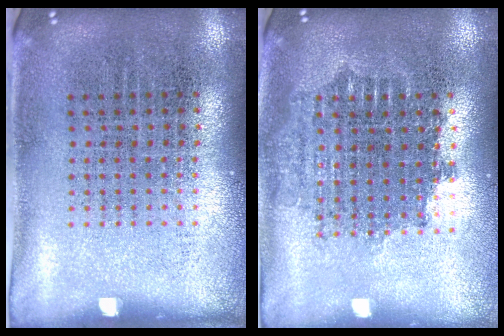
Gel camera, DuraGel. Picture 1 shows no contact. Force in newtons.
{"total": 1.6, "press": 1.3, "slide": 1.0}